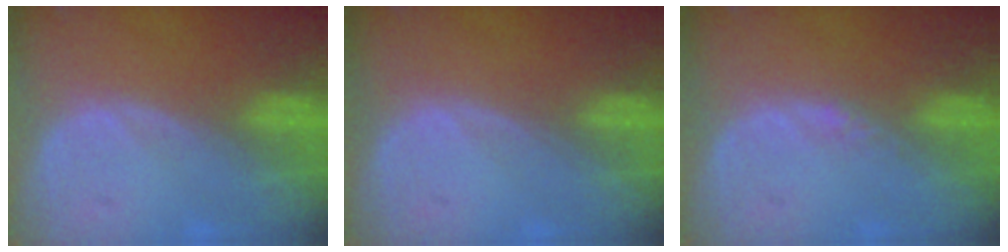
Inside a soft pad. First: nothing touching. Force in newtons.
{"total": 0.0}
{"total": 1.0, "press": 0.8, "slide": 0.6}